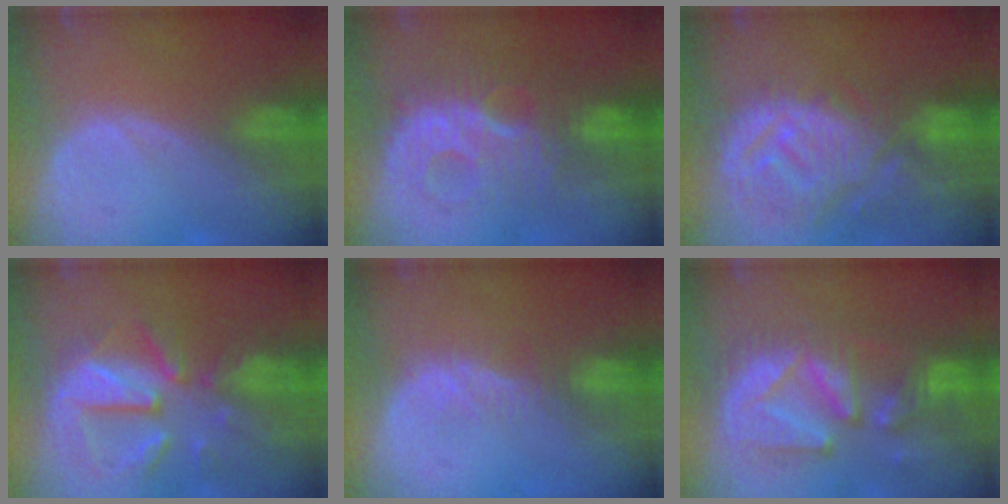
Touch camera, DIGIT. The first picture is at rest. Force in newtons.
{"total": 9.4, "press": 9.3, "slide": 1.6}
{"total": 12.6, "press": 11.1, "slide": 6.0}
{"total": 11.0, "press": 9.7, "slide": 5.3}
{"total": 2.8, "press": 2.3, "slide": 1.7}
{"total": 11.5, "press": 10.8, "slide": 4.1}